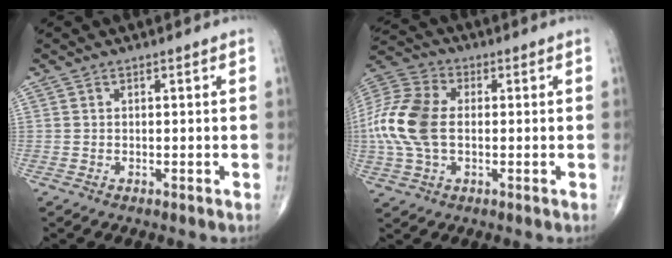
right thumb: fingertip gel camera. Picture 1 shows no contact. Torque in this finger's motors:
{"motor_torque": [1.18, 1.88, 0.85, -0.73, 0.44]}